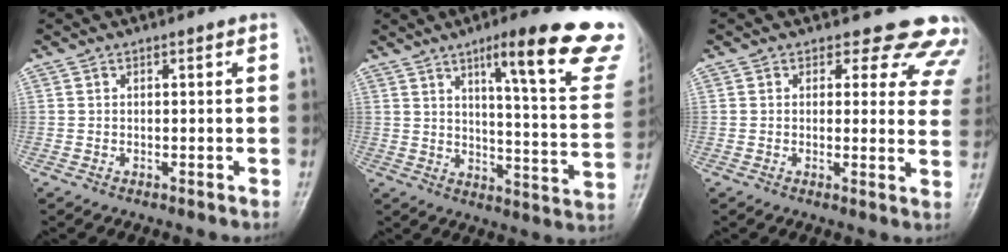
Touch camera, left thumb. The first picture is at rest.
{"total": 22.0, "force": [13.9, 3.2, 16.7], "torque": [-0.197, -0.065, 0.183]}
{"total": 11.7, "force": [10.3, 5.2, 2.1], "torque": [0.033, -0.064, 0.079]}